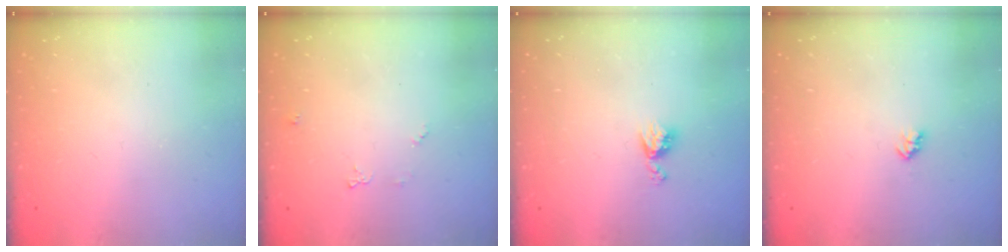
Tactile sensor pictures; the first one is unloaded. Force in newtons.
{"total": 4.7, "press": 4.7, "slide": 0.4}
{"total": 5.5, "press": 5.5, "slide": 0.7}
{"total": 3.1, "press": 3.1, "slide": 0.2}